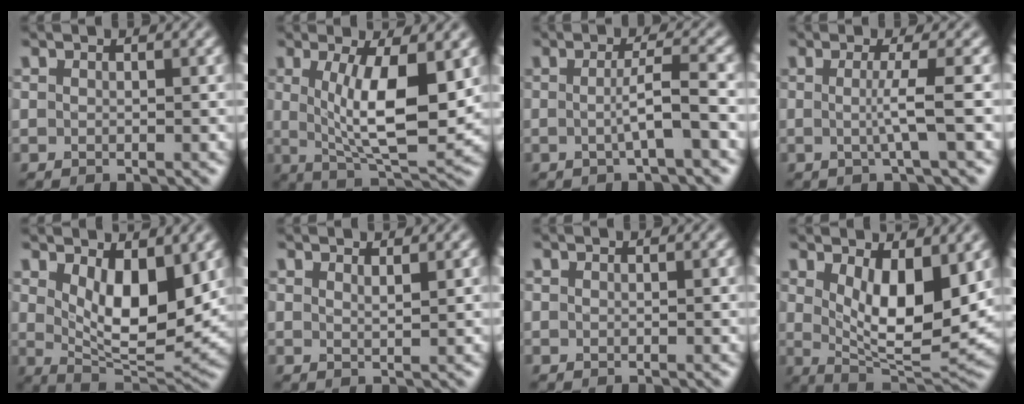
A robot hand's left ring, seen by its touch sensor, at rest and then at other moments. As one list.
[{"total": 8.6, "force": [1.3, 2.6, 8.2], "torque": [-0.137, -0.018, 0.030]}, {"total": 3.1, "force": [-0.5, 0.3, 3.1], "torque": [-0.052, 0.003, -0.015]}, {"total": 2.8, "force": [-0.1, 0.3, 2.8], "torque": [-0.052, -0.006, -0.010]}, {"total": 7.3, "force": [2.2, 3.2, 6.2], "torque": [-0.104, -0.022, 0.043]}, {"total": 1.1, "force": [0.9, 0.2, 0.5], "torque": [-0.004, 0.000, 0.015]}, {"total": 0.0}, {"total": 8.1, "force": [2.0, 3.2, 7.2], "torque": [-0.123, -0.023, 0.042]}]